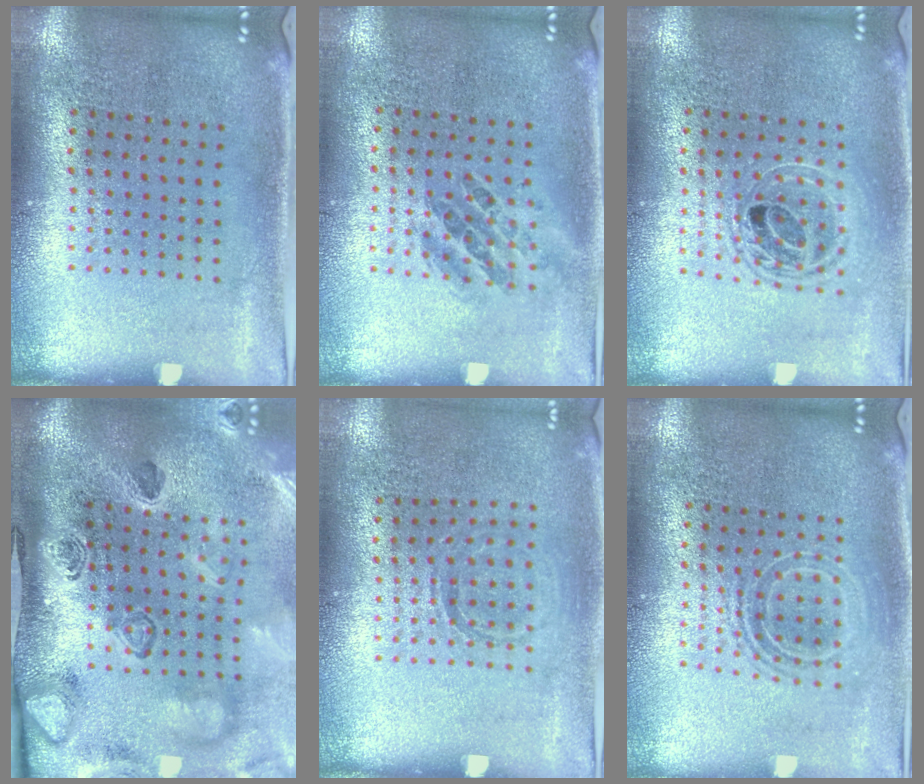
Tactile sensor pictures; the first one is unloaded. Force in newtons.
{"total": 0.9, "press": 0.8, "slide": 0.4}
{"total": 1.7, "press": 1.4, "slide": 0.9}
{"total": 4.6, "press": 3.1, "slide": 3.3}
{"total": 0.8, "press": 0.8, "slide": 0.2}
{"total": 1.7, "press": 1.3, "slide": 1.1}